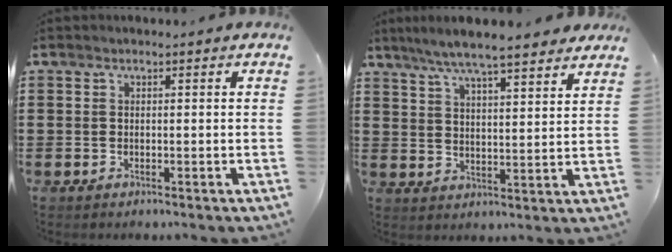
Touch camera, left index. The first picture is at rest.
{"total": 6.4, "force": [5.7, 0.1, 2.8], "torque": [-0.076, -0.023, 0.101]}